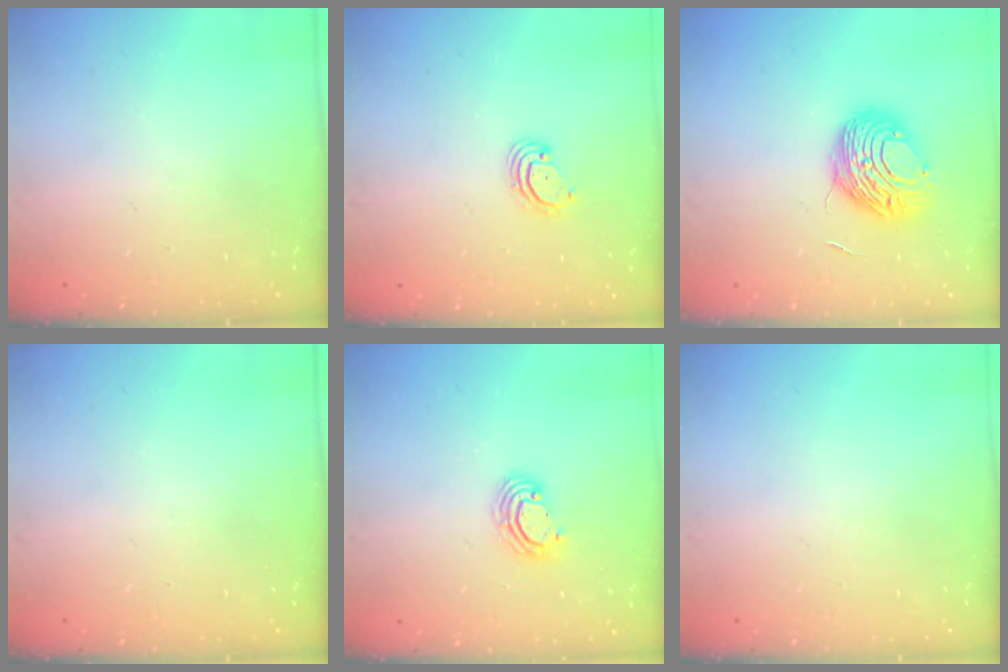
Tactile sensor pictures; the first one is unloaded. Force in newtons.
{"total": 3.0, "press": 3.0, "slide": 0.3}
{"total": 10.4, "press": 10.4, "slide": 0.5}
{"total": 0.0}
{"total": 3.6, "press": 3.6, "slide": 0.2}
{"total": 0.0}